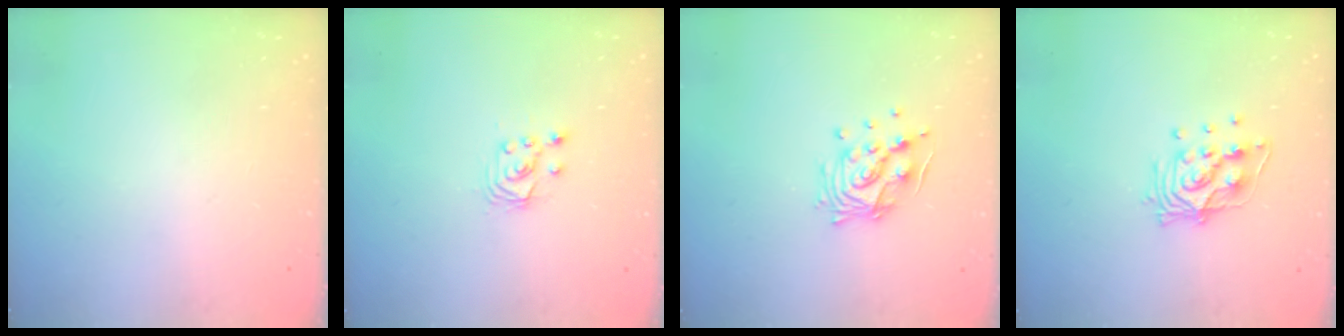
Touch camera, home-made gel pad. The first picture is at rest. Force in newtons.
{"total": 2.9, "press": 2.9, "slide": 0.2}
{"total": 12.0, "press": 11.9, "slide": 1.2}
{"total": 11.2, "press": 11.2, "slide": 0.6}